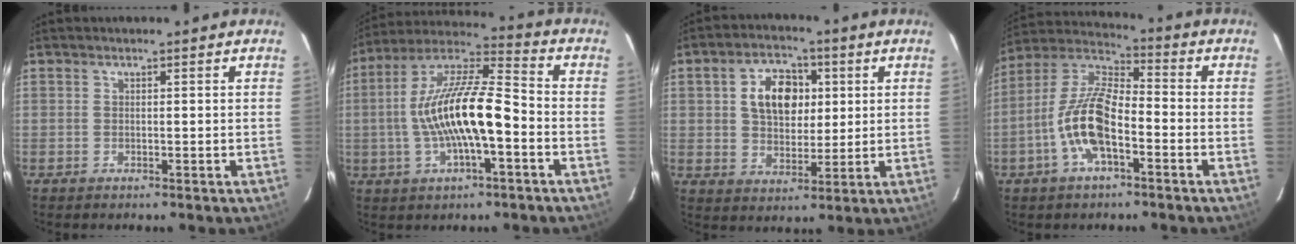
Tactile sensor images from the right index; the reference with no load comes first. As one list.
[{"total": 16.3, "force": [-3.1, 4.2, 15.4], "torque": [-0.293, 0.008, -0.059]}, {"total": 10.0, "force": [2.4, 6.8, 6.9], "torque": [-0.122, 0.023, 0.047]}, {"total": 12.8, "force": [-4.8, 4.9, 10.9], "torque": [-0.229, 0.005, -0.094]}]